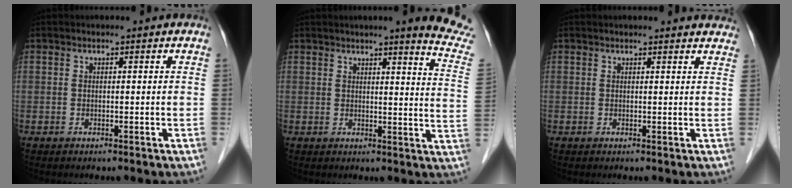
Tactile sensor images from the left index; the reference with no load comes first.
{"total": 11.4, "force": [10.3, -1.0, 4.8], "torque": [-0.046, -0.071, 0.090]}
{"total": 6.4, "force": [6.2, 1.0, 1.4], "torque": [-0.006, 0.003, 0.047]}